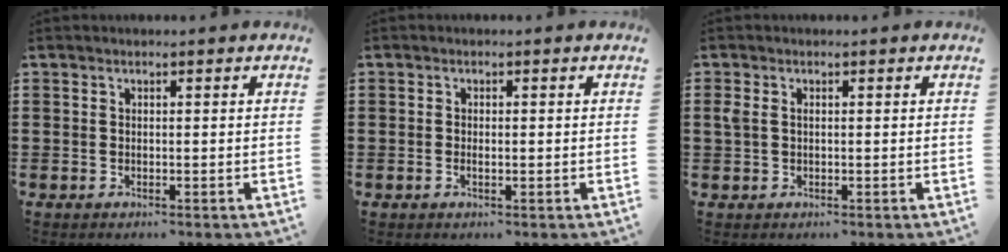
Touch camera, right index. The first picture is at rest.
{"total": 1.0, "force": [-0.2, 0.4, 0.8], "torque": [-0.017, 0.000, -0.003]}
{"total": 1.4, "force": [0.3, 0.9, 1.1], "torque": [-0.025, 0.006, 0.004]}